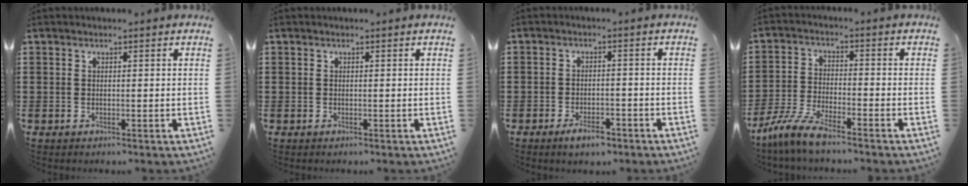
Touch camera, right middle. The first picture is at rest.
{"total": 0.0}
{"total": 3.3, "force": [-2.7, 1.4, 1.4], "torque": [-0.023, 0.009, -0.050]}
{"total": 6.3, "force": [-5.4, 0.6, 3.2], "torque": [-0.086, -0.012, -0.110]}